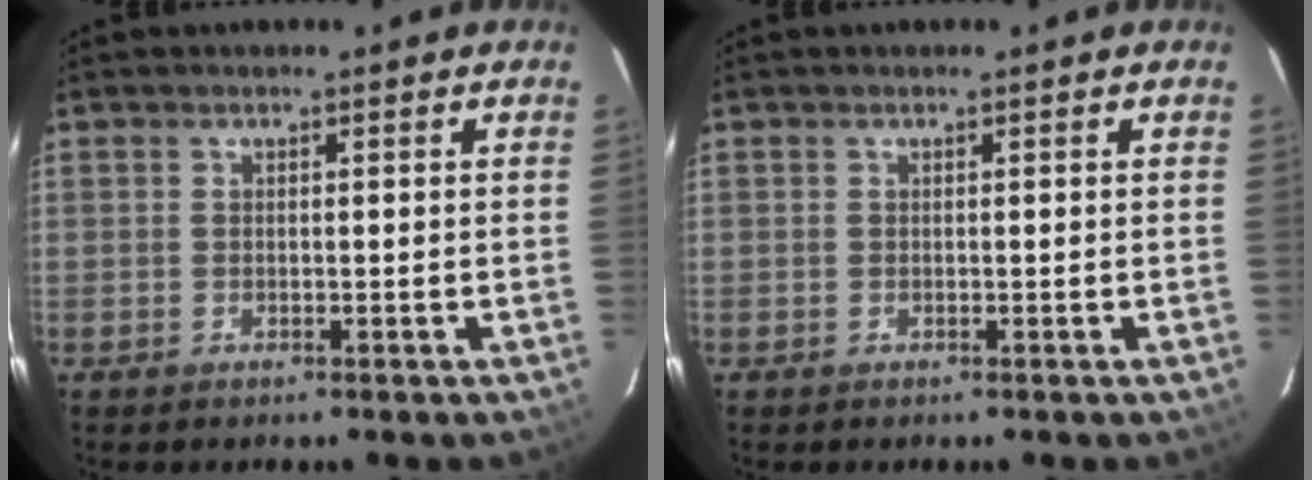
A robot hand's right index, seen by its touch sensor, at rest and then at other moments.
{"total": 0.0}